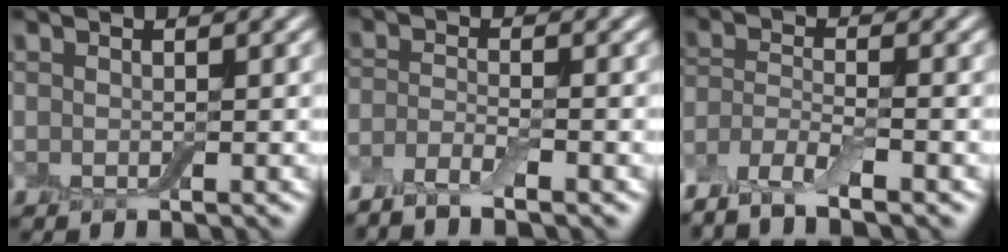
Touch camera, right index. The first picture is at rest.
{"total": 2.6, "force": [-2.1, 0.5, 1.5], "torque": [-0.036, -0.002, -0.051]}
{"total": 4.0, "force": [-3.3, 0.9, 2.1], "torque": [-0.048, -0.006, -0.073]}